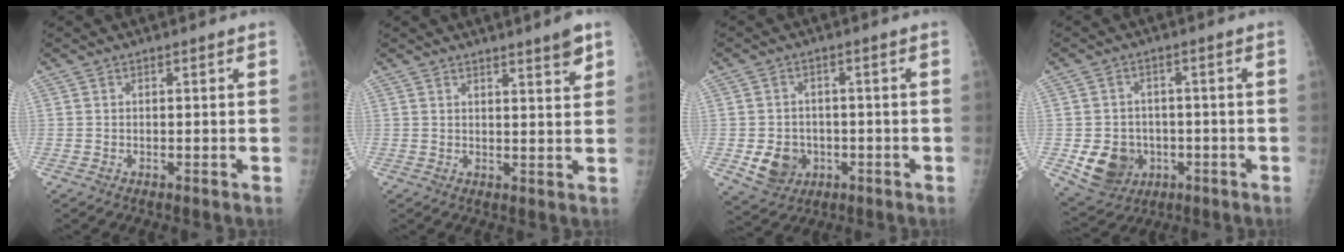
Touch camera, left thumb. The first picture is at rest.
{"total": 3.8, "force": [2.6, 0.4, 2.7], "torque": [-0.032, -0.020, 0.037]}
{"total": 7.2, "force": [-2.0, 6.1, 3.2], "torque": [-0.030, 0.010, -0.024]}
{"total": 9.5, "force": [-2.5, 8.2, 4.1], "torque": [-0.044, 0.010, -0.026]}